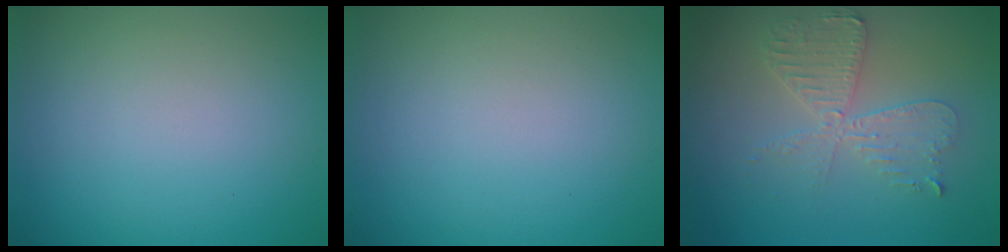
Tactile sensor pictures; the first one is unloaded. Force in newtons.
{"total": 0.0}
{"total": 4.1, "press": 3.5, "slide": 2.1}